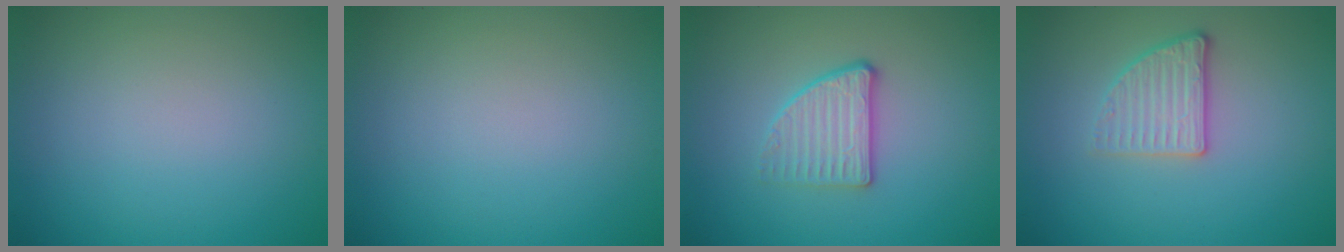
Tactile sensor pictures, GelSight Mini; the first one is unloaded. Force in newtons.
{"total": 0.0}
{"total": 2.8, "press": 2.5, "slide": 1.2}
{"total": 2.6, "press": 2.4, "slide": 1.0}